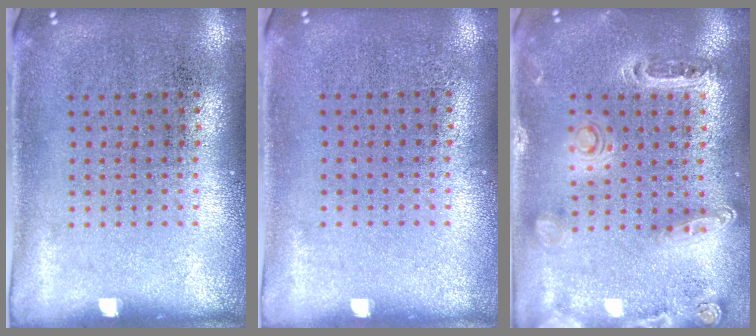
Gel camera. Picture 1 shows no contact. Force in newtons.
{"total": 0.0}
{"total": 1.4, "press": 1.3, "slide": 0.3}